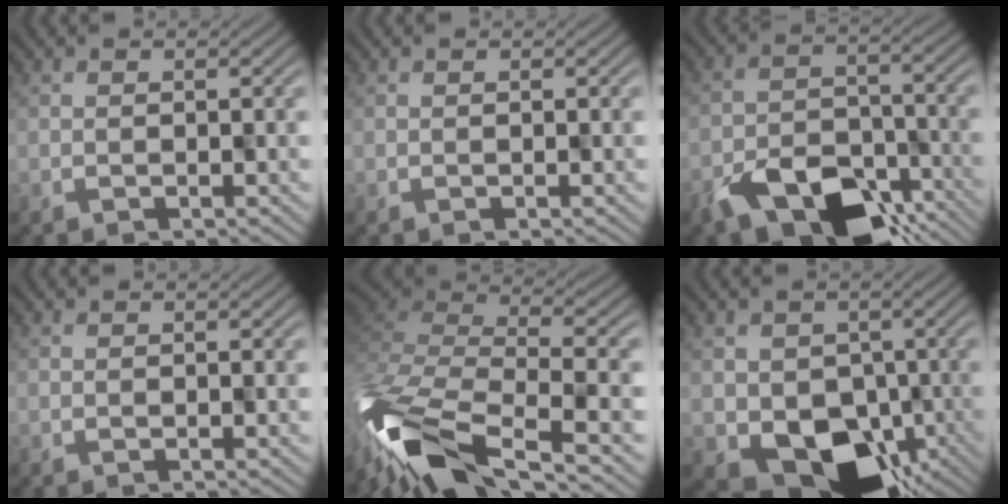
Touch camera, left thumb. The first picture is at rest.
{"total": 0.0}
{"total": 12.4, "force": [-7.4, 6.7, 7.4], "torque": [-0.147, -0.024, -0.125]}
{"total": 0.0}
{"total": 15.0, "force": [-7.8, 6.9, 10.8], "torque": [-0.290, -0.043, -0.124]}
{"total": 12.4, "force": [-4.2, 9.6, 6.6], "torque": [-0.104, -0.042, -0.053]}